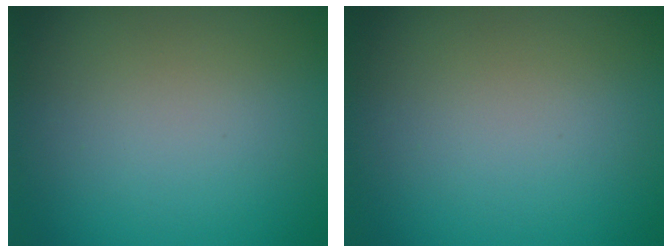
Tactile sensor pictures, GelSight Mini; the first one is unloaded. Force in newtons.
{"total": 0.0}